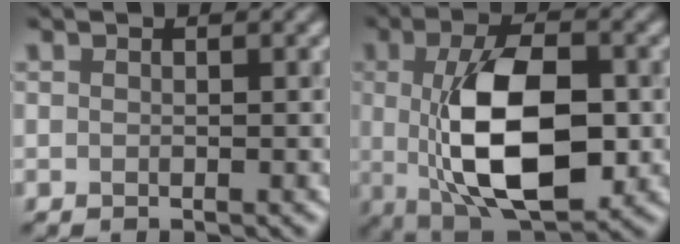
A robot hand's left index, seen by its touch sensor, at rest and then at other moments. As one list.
[{"total": 11.0, "force": [-0.4, 5.2, 9.6], "torque": [-0.170, -0.006, -0.002]}]